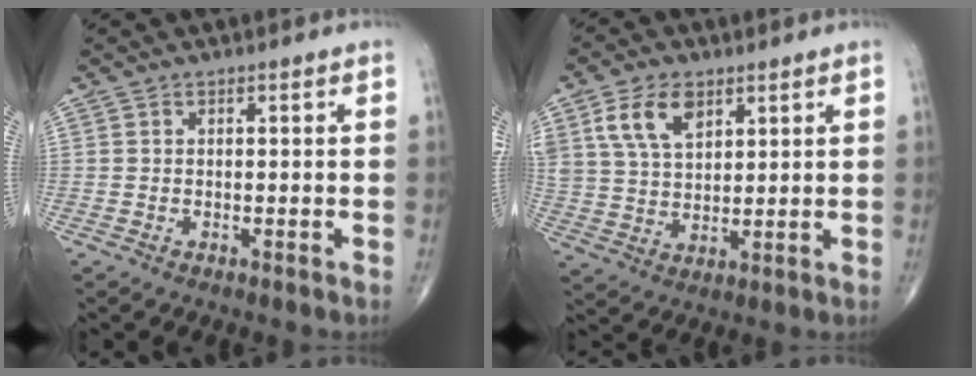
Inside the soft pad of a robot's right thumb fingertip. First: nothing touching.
{"total": 9.5, "force": [4.7, 5.7, 6.0], "torque": [-0.103, -0.013, 0.094]}